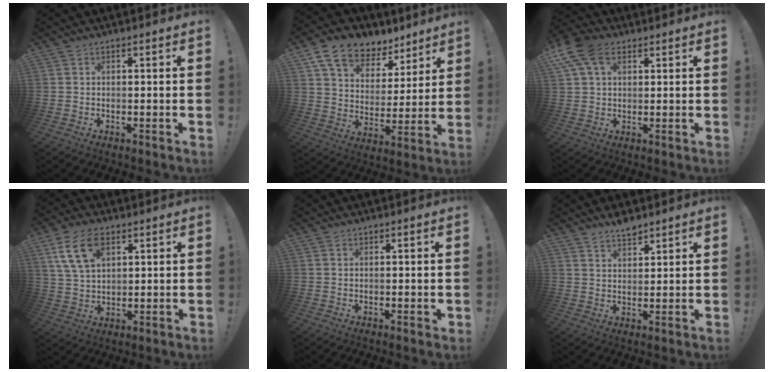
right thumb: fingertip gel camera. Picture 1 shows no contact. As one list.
[{"total": 12.9, "force": [9.4, 7.3, 5.0], "torque": [-0.095, -0.065, 0.173]}, {"total": 10.9, "force": [4.8, 6.9, 7.0], "torque": [-0.135, -0.005, 0.092]}, {"total": 12.2, "force": [5.9, 7.3, 7.9], "torque": [-0.159, -0.009, 0.113]}, {"total": 0.8, "force": [0.5, 0.4, 0.4], "torque": [-0.007, 0.000, 0.010]}, {"total": 4.8, "force": [4.3, 1.7, 1.2], "torque": [-0.011, -0.032, 0.078]}]